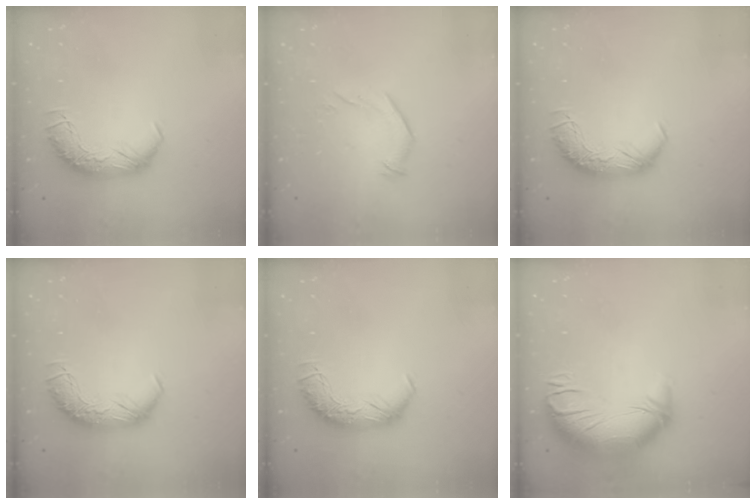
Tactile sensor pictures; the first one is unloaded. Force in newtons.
{"total": 4.7, "press": 4.5, "slide": 1.4}
{"total": 0.0}
{"total": 0.0}
{"total": 0.0}
{"total": 3.7, "press": 1.9, "slide": 3.2}